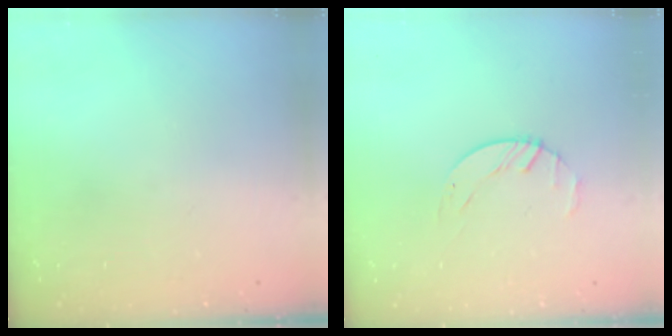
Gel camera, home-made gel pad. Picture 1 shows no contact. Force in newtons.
{"total": 1.6, "press": 1.6, "slide": 0.3}